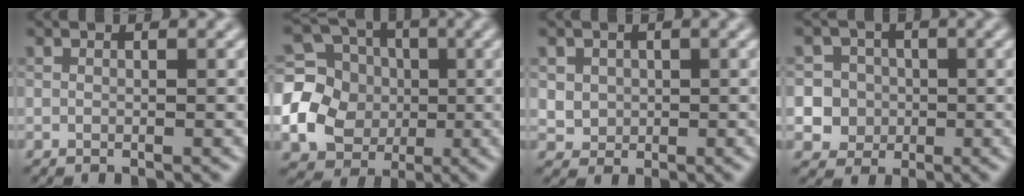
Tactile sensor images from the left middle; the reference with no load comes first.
{"total": 7.6, "force": [-0.6, 6.8, 3.3], "torque": [-0.062, -0.008, -0.028]}
{"total": 2.1, "force": [0.5, 1.9, 0.7], "torque": [-0.020, -0.004, 0.025]}
{"total": 7.2, "force": [0.0, 7.0, 1.8], "torque": [-0.034, 0.022, -0.011]}